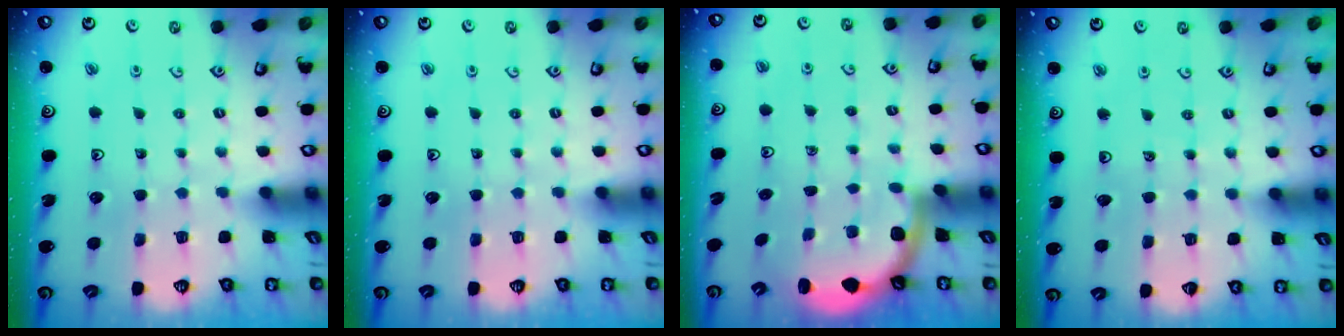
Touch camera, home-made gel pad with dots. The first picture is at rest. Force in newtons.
{"total": 0.0}
{"total": 2.6, "press": 2.6, "slide": 0.3}
{"total": 1.6, "press": 1.6, "slide": 0.2}